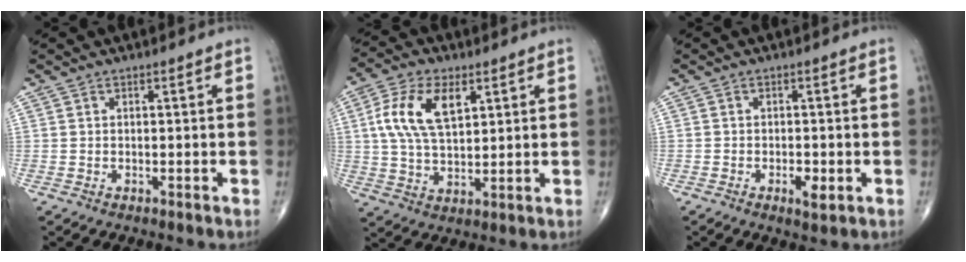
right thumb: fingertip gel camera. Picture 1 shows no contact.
{"total": 11.9, "force": [3.8, 6.2, 9.4], "torque": [-0.182, -0.001, 0.072]}
{"total": 2.9, "force": [-1.0, 1.2, 2.4], "torque": [-0.038, -0.002, -0.015]}